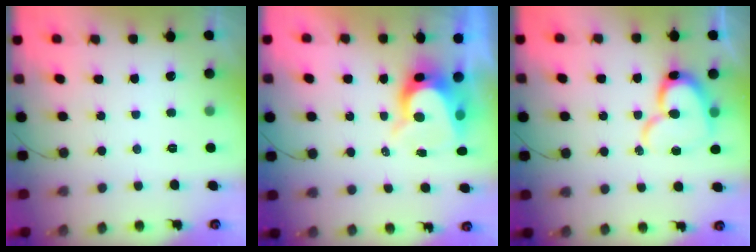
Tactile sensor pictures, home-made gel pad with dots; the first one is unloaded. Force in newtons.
{"total": 8.0, "press": 8.0, "slide": 0.6}
{"total": 14.7, "press": 14.6, "slide": 1.4}